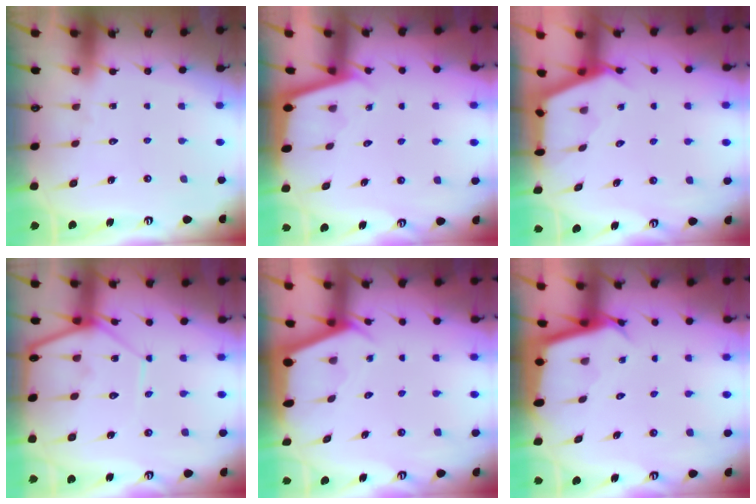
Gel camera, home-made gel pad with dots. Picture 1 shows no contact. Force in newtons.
{"total": 2.8, "press": 2.8, "slide": 0.2}
{"total": 2.9, "press": 2.9, "slide": 0.4}
{"total": 10.3, "press": 10.3, "slide": 0.7}
{"total": 2.4, "press": 2.4, "slide": 0.3}
{"total": 2.9, "press": 2.9, "slide": 0.1}